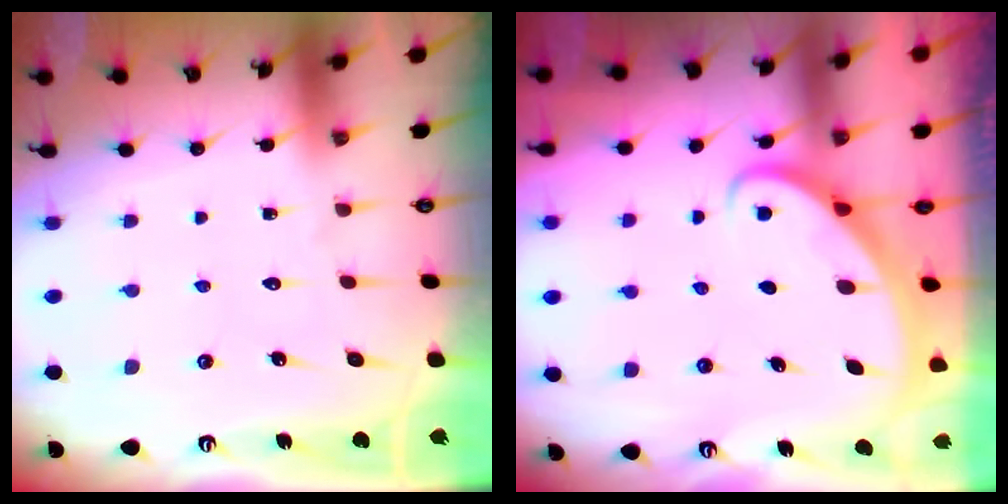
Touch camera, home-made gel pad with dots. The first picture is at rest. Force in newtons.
{"total": 2.7, "press": 2.7, "slide": 0.2}